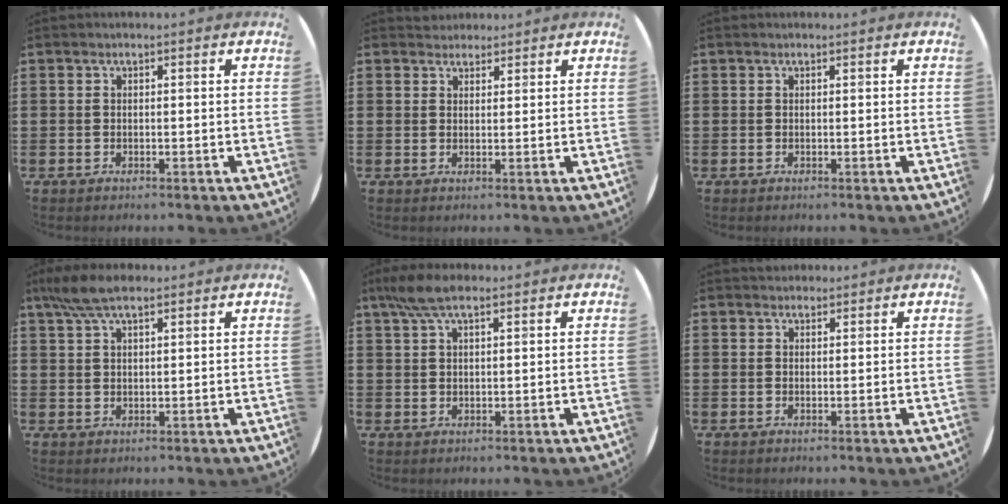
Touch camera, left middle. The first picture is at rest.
{"total": 2.3, "force": [2.2, 0.8, -0.1], "torque": [-0.002, 0.002, 0.043]}
{"total": 0.0}
{"total": 5.6, "force": [4.1, 1.7, 3.4], "torque": [-0.076, 0.001, 0.076]}
{"total": 5.0, "force": [3.4, 1.5, 3.3], "torque": [-0.073, 0.002, 0.062]}
{"total": 1.2, "force": [1.1, 0.4, -0.1], "torque": [0.009, 0.000, 0.021]}